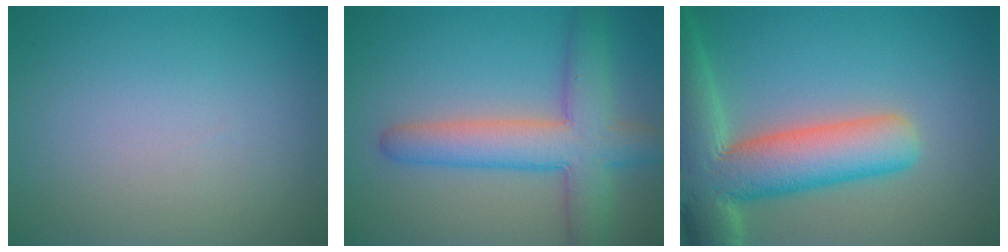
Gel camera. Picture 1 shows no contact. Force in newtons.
{"total": 6.7, "press": 6.7, "slide": 0.3}
{"total": 10.8, "press": 10.8, "slide": 1.0}